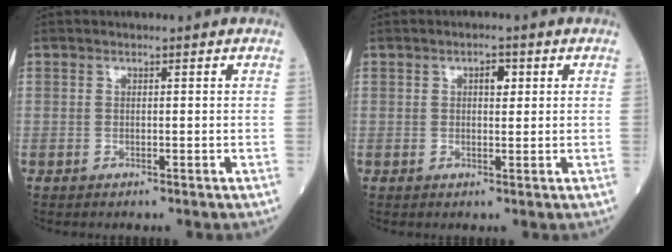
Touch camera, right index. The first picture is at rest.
{"total": 2.1, "force": [0.7, 1.0, 1.7], "torque": [-0.024, 0.004, 0.010]}